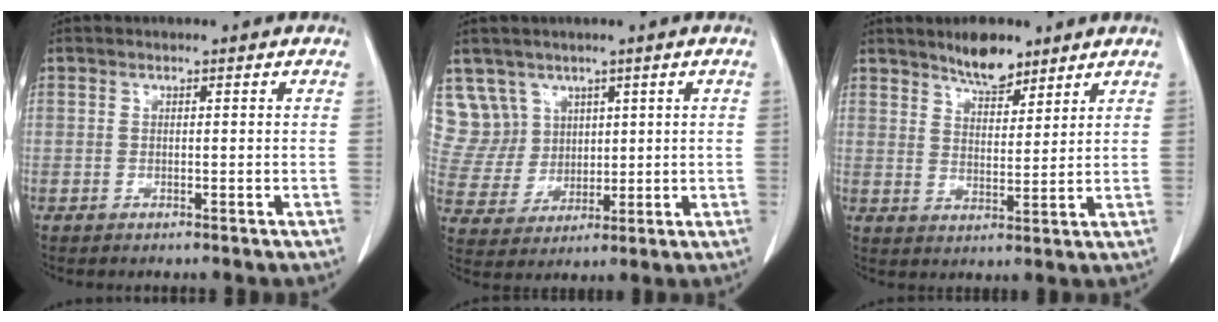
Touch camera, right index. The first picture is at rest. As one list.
[{"total": 8.5, "force": [5.1, 6.8, 0.1], "torque": [-0.010, 0.025, 0.118]}, {"total": 6.0, "force": [4.9, 2.1, 2.8], "torque": [-0.047, -0.002, 0.085]}]